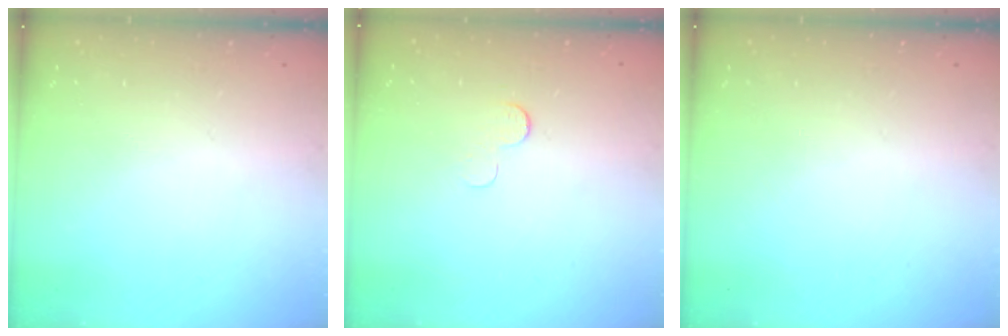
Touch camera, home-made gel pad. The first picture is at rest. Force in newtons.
{"total": 3.7, "press": 3.7, "slide": 0.4}
{"total": 0.0}